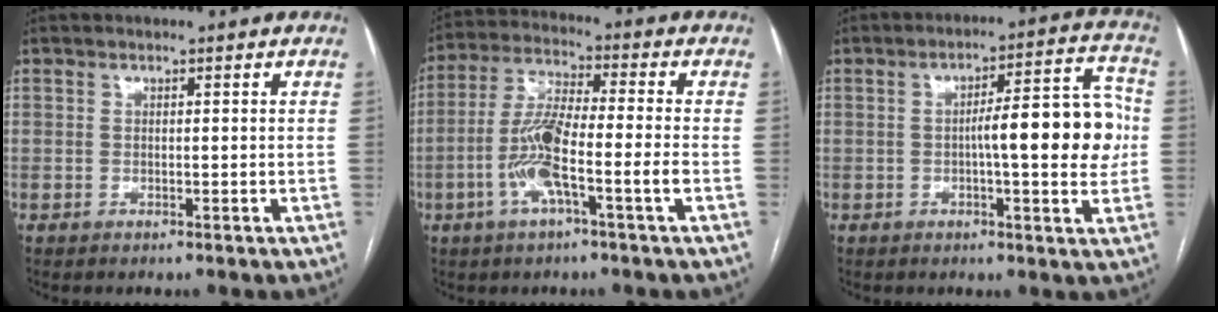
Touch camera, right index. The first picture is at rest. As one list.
[{"total": 10.0, "force": [-3.2, 0.4, 9.4], "torque": [-0.194, 0.006, -0.068]}, {"total": 11.9, "force": [-0.2, 2.3, 11.6], "torque": [-0.156, 0.025, -0.001]}]